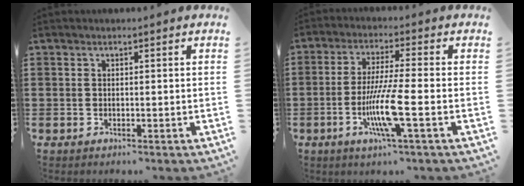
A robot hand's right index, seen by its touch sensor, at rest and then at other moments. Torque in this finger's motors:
{"motor_torque": [2.01, -0.13, 0.41, 0.21]}